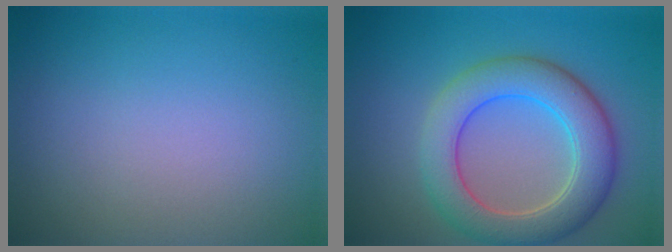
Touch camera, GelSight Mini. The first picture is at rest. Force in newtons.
{"total": 6.7, "press": 6.7, "slide": 0.2}